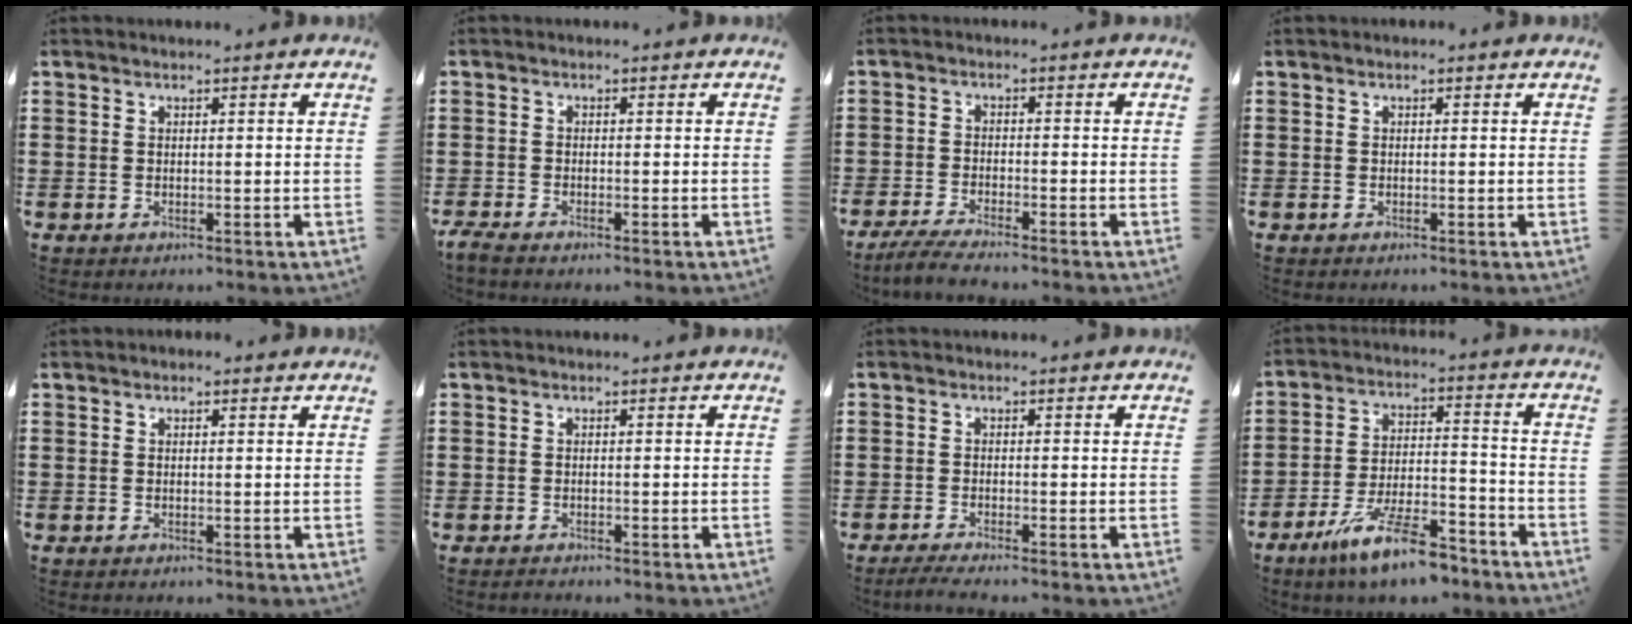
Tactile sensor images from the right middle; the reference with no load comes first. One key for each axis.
{"total": 1.5, "fx": -1.4, "fy": 0.2, "fz": 0.7, "tx": -0.020, "ty": 0.000, "tz": -0.029}
{"total": 3.5, "fx": -3.2, "fy": 0.1, "fz": 1.4, "tx": -0.039, "ty": -0.009, "tz": -0.066}
{"total": 0.0}
{"total": 0.0}
{"total": 0.5, "fx": -0.5, "fy": 0.1, "fz": 0.1, "tx": -0.003, "ty": -0.002, "tz": -0.010}
{"total": 1.6, "fx": -1.3, "fy": -0.1, "fz": 0.8, "tx": -0.013, "ty": 0.001, "tz": -0.025}
{"total": 11.2, "fx": -8.6, "fy": 2.1, "fz": 6.9, "tx": -0.130, "ty": 0.022, "tz": -0.164}